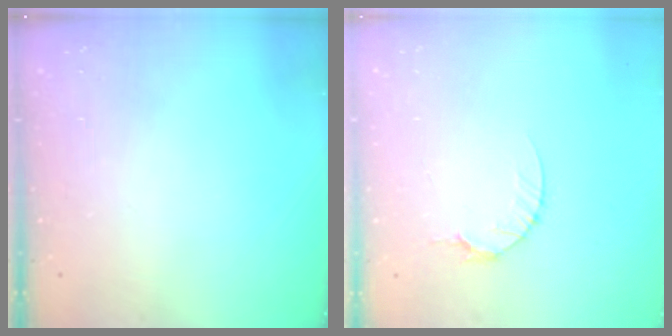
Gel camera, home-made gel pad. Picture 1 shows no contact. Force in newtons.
{"total": 4.7, "press": 4.7, "slide": 0.6}